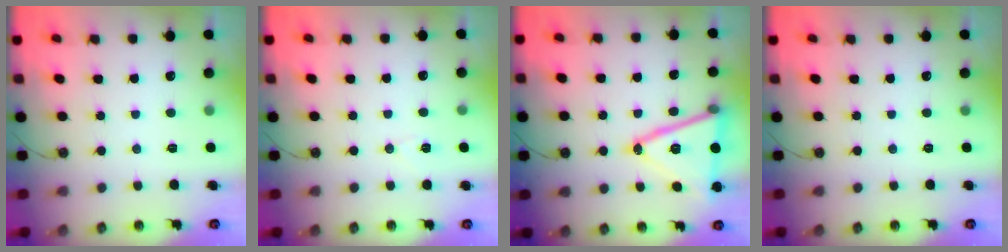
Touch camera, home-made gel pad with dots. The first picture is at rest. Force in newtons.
{"total": 5.6, "press": 5.4, "slide": 1.5}
{"total": 19.0, "press": 18.6, "slide": 3.5}
{"total": 0.0}